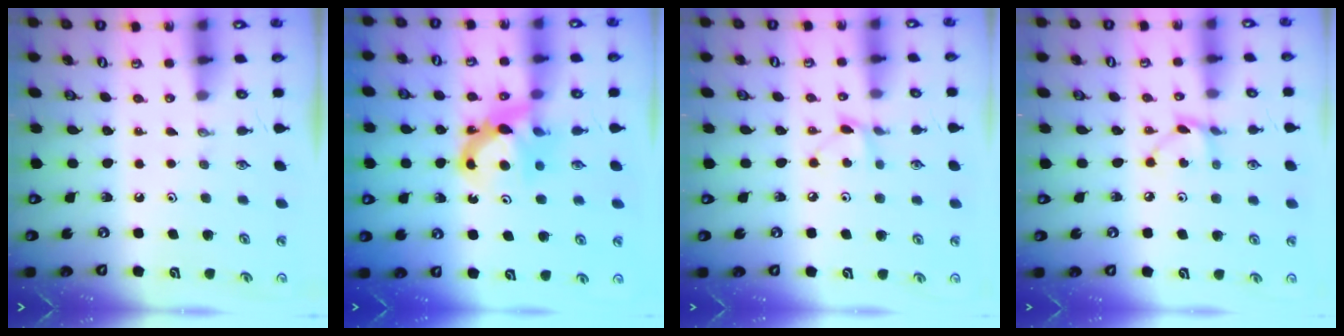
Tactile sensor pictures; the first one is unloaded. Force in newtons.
{"total": 7.2, "press": 7.2, "slide": 0.1}
{"total": 5.5, "press": 5.4, "slide": 0.8}
{"total": 3.6, "press": 3.6, "slide": 0.2}